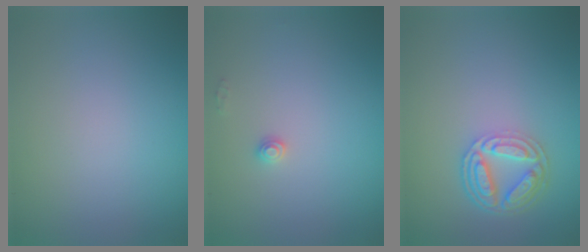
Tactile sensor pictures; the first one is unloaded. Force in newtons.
{"total": 0.9, "press": 0.9, "slide": 0.1}
{"total": 4.6, "press": 3.6, "slide": 2.9}